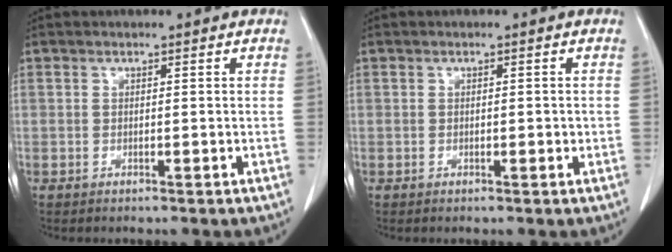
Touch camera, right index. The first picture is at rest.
{"total": 1.1, "force": [-0.1, 0.5, 0.9], "torque": [-0.014, 0.001, -0.001]}